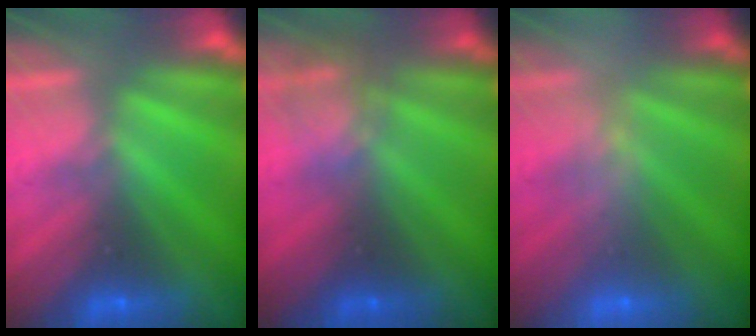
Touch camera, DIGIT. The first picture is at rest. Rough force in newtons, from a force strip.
{"total": 2.3}
{"total": 2.5}